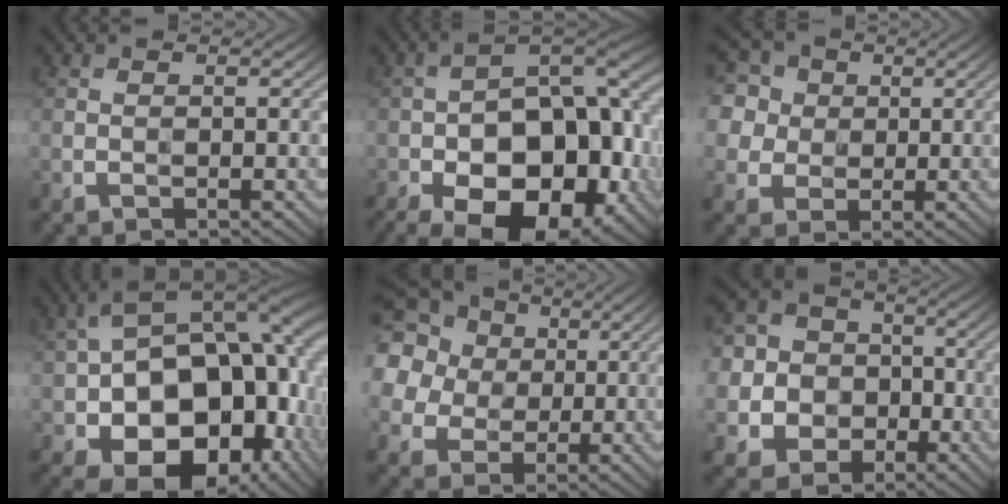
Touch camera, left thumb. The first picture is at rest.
{"total": 20.3, "force": [-9.2, 11.1, 14.3], "torque": [-0.207, -0.024, -0.124]}
{"total": 12.0, "force": [4.8, 9.5, 5.4], "torque": [-0.175, 0.035, 0.078]}
{"total": 22.2, "force": [-3.0, 14.8, 16.3], "torque": [-0.269, -0.032, -0.021]}
{"total": 19.9, "force": [7.0, 16.7, 8.4], "torque": [-0.269, 0.028, 0.102]}
{"total": 13.2, "force": [-1.5, 12.1, 5.0], "torque": [-0.187, 0.003, -0.052]}